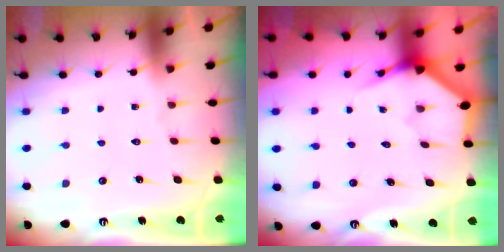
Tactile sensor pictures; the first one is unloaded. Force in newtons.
{"total": 3.6, "press": 3.6, "slide": 0.2}